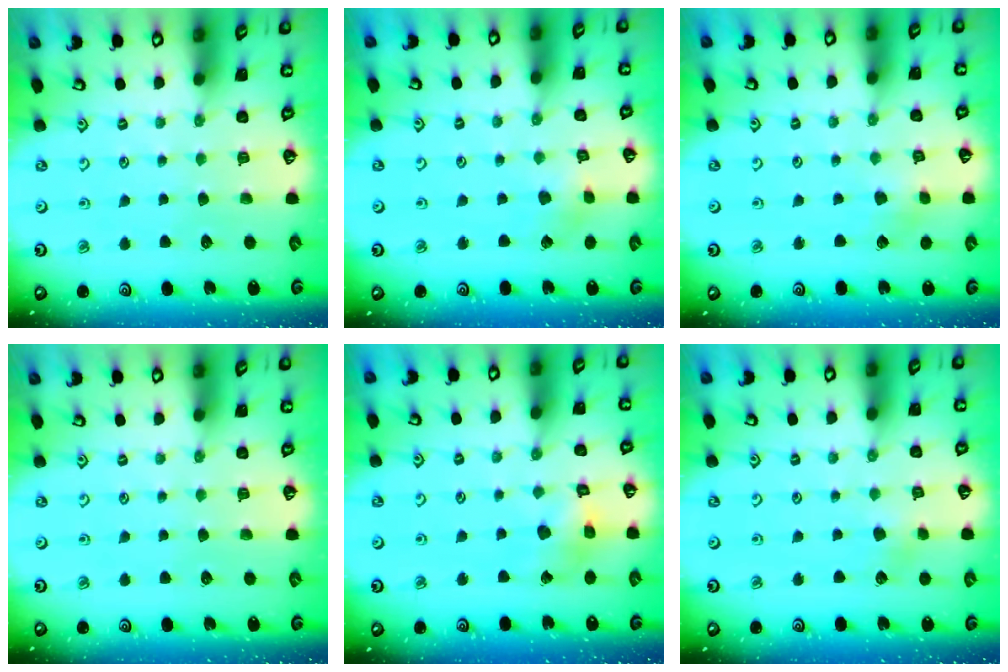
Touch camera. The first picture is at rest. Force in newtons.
{"total": 3.5, "press": 3.5, "slide": 0.2}
{"total": 2.4, "press": 2.3, "slide": 0.6}
{"total": 0.0}
{"total": 7.6, "press": 7.5, "slide": 0.7}
{"total": 3.5, "press": 3.5, "slide": 0.6}